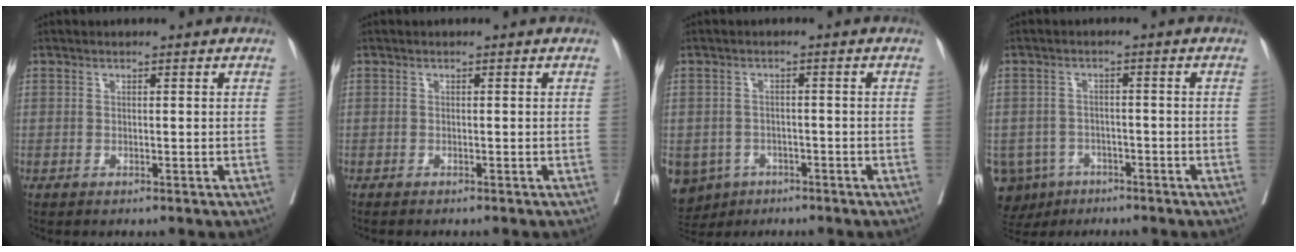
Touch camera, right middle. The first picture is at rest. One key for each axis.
{"total": 1.4, "fx": -1.3, "fy": 0.2, "fz": 0.6, "tx": -0.008, "ty": -0.003, "tz": -0.016}
{"total": 9.3, "fx": -5.4, "fy": 7.2, "fz": 2.3, "tx": -0.064, "ty": -0.006, "tz": -0.075}
{"total": 8.3, "fx": -4.9, "fy": 6.4, "fz": 1.7, "tx": -0.041, "ty": 0.001, "tz": -0.072}